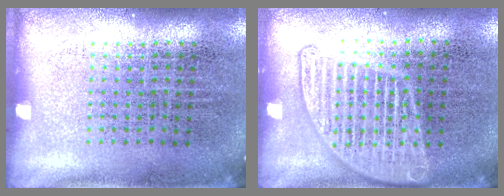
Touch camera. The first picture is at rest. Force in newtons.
{"total": 2.8, "press": 2.8, "slide": 0.3}